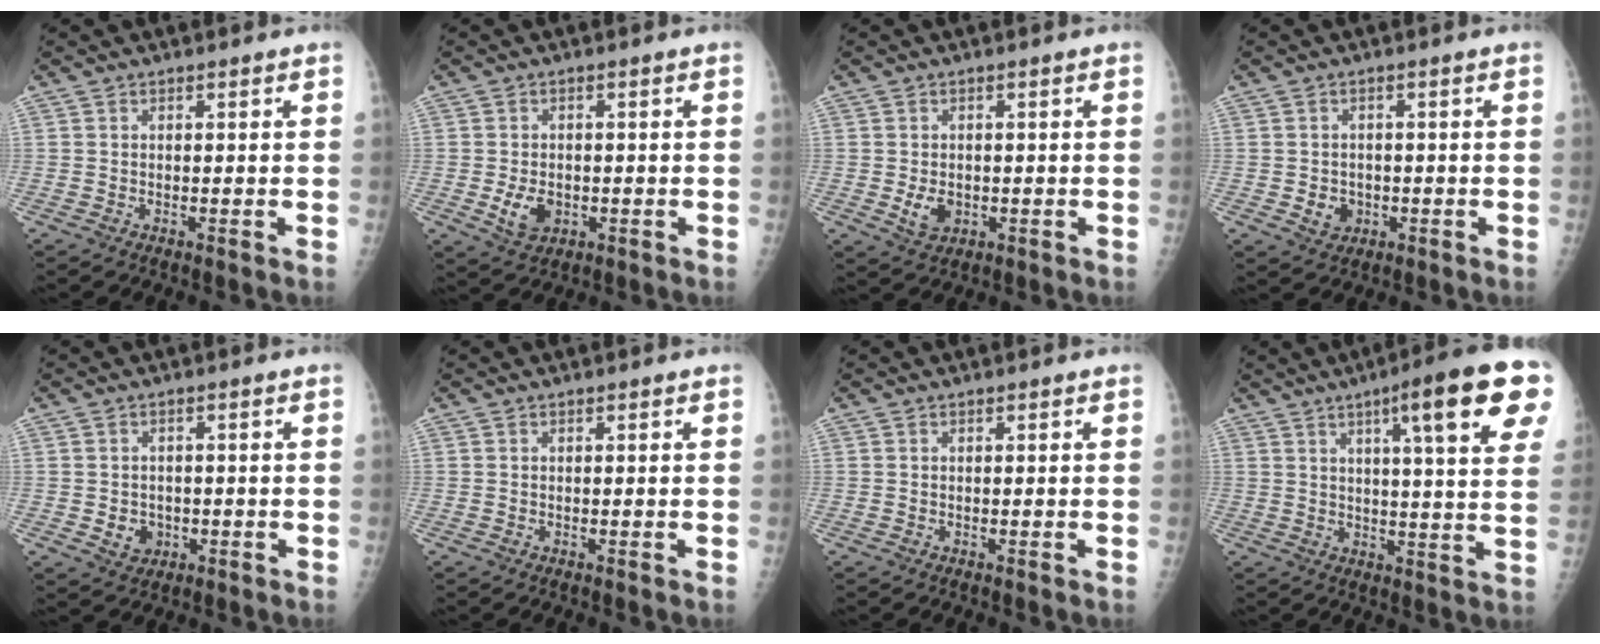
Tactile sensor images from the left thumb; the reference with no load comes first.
{"total": 4.8, "force": [-1.0, 3.4, 3.2], "torque": [-0.047, -0.003, -0.010]}
{"total": 3.8, "force": [-0.6, 2.8, 2.5], "torque": [-0.033, -0.003, -0.002]}
{"total": 3.5, "force": [-0.8, 3.1, 1.5], "torque": [-0.008, 0.003, -0.003]}
{"total": 3.7, "force": [-0.8, 3.3, 1.6], "torque": [-0.009, 0.003, -0.002]}
{"total": 0.0}
{"total": 0.0}
{"total": 18.0, "force": [8.5, 2.4, 15.7], "torque": [-0.197, -0.016, 0.111]}